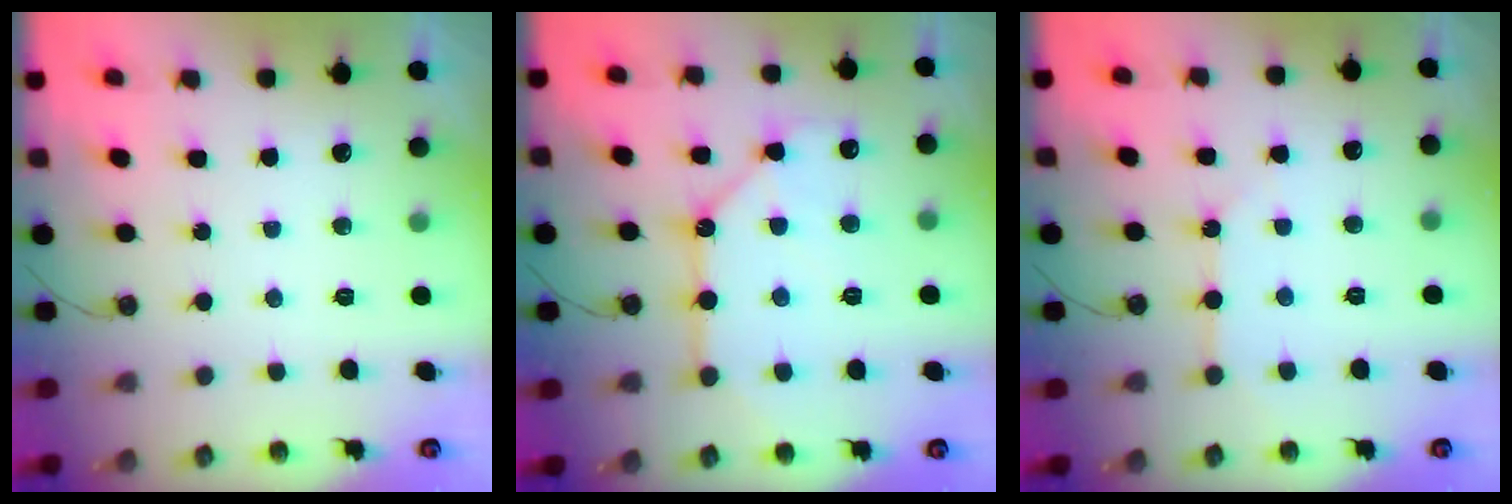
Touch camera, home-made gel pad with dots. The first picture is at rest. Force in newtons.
{"total": 11.4, "press": 11.4, "slide": 0.9}
{"total": 4.6, "press": 4.6, "slide": 0.4}